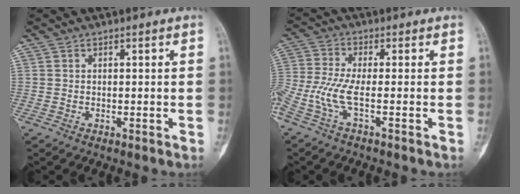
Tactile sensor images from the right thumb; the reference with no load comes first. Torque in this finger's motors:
{"motor_torque": [0.21, 0.20, 0.59, -0.44, 0.12]}